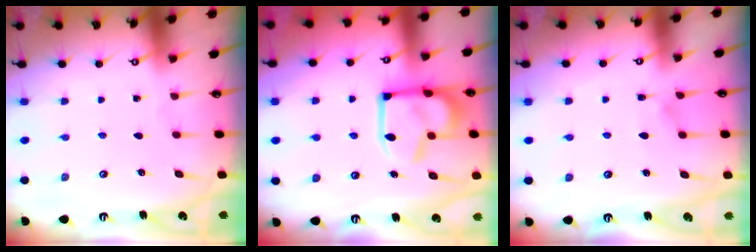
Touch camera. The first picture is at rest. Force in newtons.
{"total": 14.6, "press": 14.5, "slide": 1.8}
{"total": 5.4, "press": 5.4, "slide": 0.7}